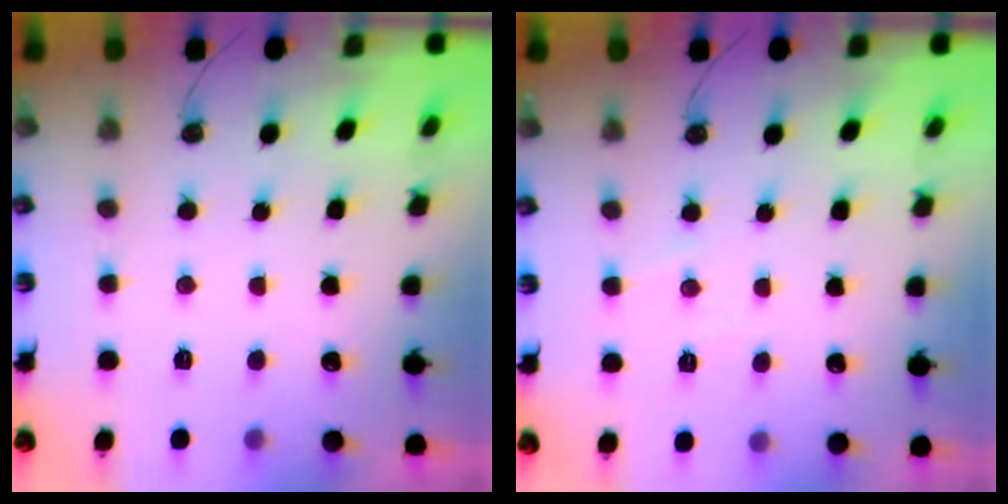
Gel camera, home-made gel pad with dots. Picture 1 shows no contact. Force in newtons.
{"total": 4.0, "press": 4.0, "slide": 0.5}